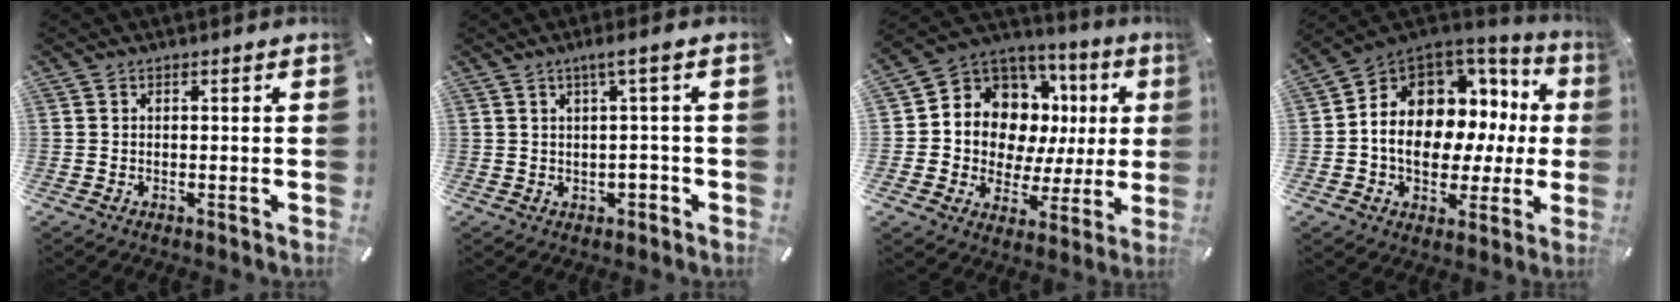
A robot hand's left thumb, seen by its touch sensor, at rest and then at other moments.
{"total": 4.0, "force": [0.7, 1.0, 3.8], "torque": [-0.071, 0.005, 0.009]}
{"total": 10.5, "force": [3.9, 9.0, 3.9], "torque": [-0.077, -0.058, 0.082]}
{"total": 13.6, "force": [0.4, 10.9, 8.2], "torque": [-0.125, -0.021, 0.005]}